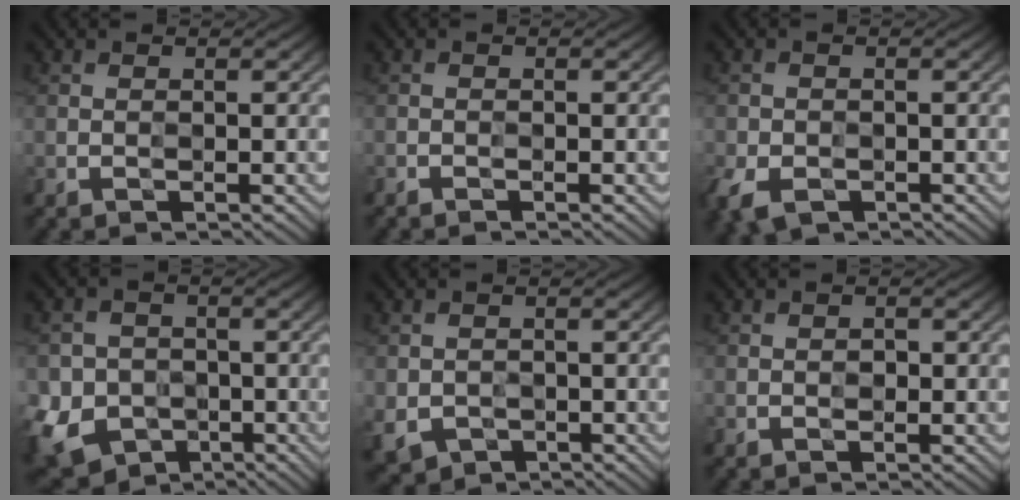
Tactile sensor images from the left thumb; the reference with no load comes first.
{"total": 0.9, "force": [-0.9, -0.1, 0.2], "torque": [-0.001, -0.001, -0.015]}
{"total": 3.6, "force": [-2.0, 2.6, 1.6], "torque": [-0.041, -0.015, -0.039]}
{"total": 9.0, "force": [-3.4, 8.0, 2.5], "torque": [-0.080, -0.037, -0.081]}
{"total": 2.1, "force": [-0.6, 2.0, 0.2], "torque": [-0.018, -0.016, -0.010]}
{"total": 0.7, "force": [-0.3, 0.6, 0.2], "torque": [0.004, -0.002, -0.002]}